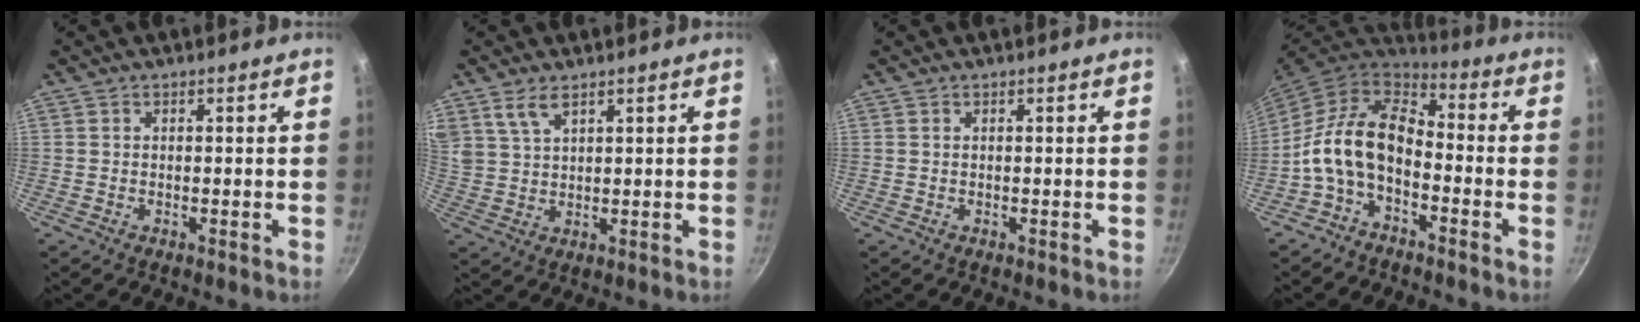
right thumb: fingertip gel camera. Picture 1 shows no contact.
{"total": 4.8, "force": [3.2, 2.2, 2.9], "torque": [-0.053, -0.013, 0.069]}
{"total": 0.0}
{"total": 12.9, "force": [-3.2, 7.8, 9.7], "torque": [-0.171, 0.047, -0.076]}